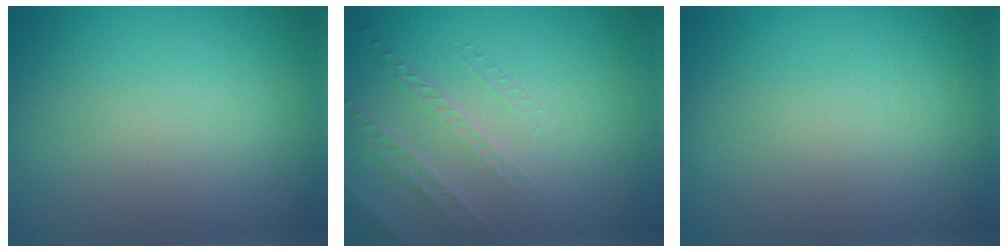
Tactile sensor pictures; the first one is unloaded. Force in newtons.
{"total": 1.4, "press": 1.0, "slide": 0.9}
{"total": 0.0}